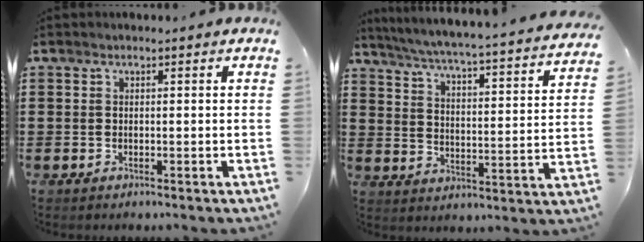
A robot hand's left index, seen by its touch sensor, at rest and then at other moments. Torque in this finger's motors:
{"motor_torque": [1.96, 0.18, 1.05, 0.21]}